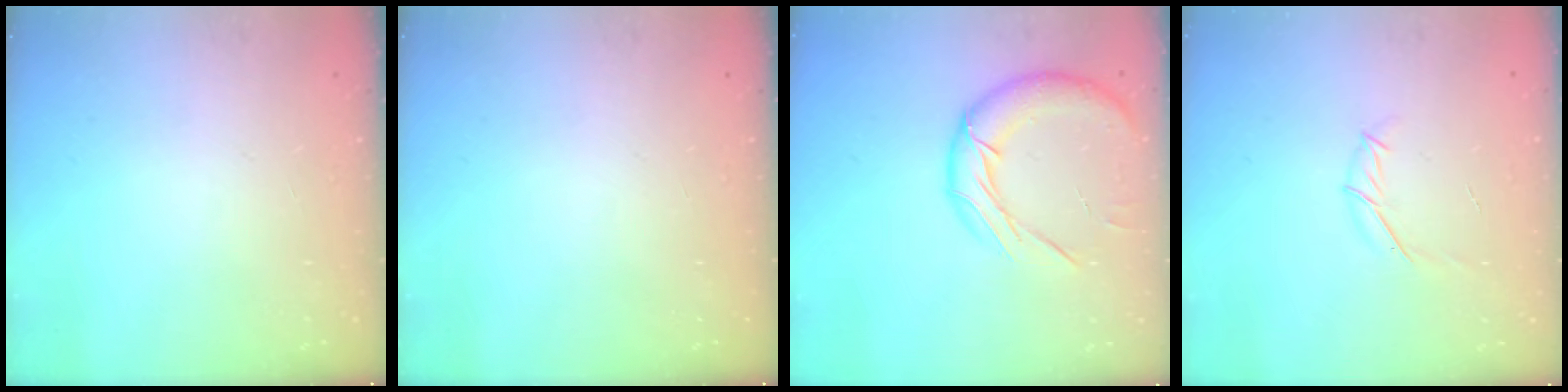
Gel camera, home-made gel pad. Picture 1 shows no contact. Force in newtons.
{"total": 0.0}
{"total": 15.6, "press": 15.4, "slide": 2.7}
{"total": 6.4, "press": 6.2, "slide": 1.5}